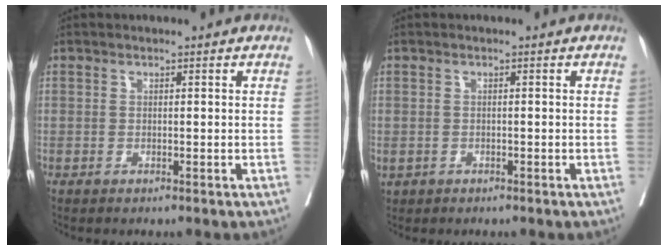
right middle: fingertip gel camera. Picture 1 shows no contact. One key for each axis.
{"total": 1.5, "fx": -0.5, "fy": 1.2, "fz": 0.8, "tx": -0.024, "ty": 0.005, "tz": -0.001}